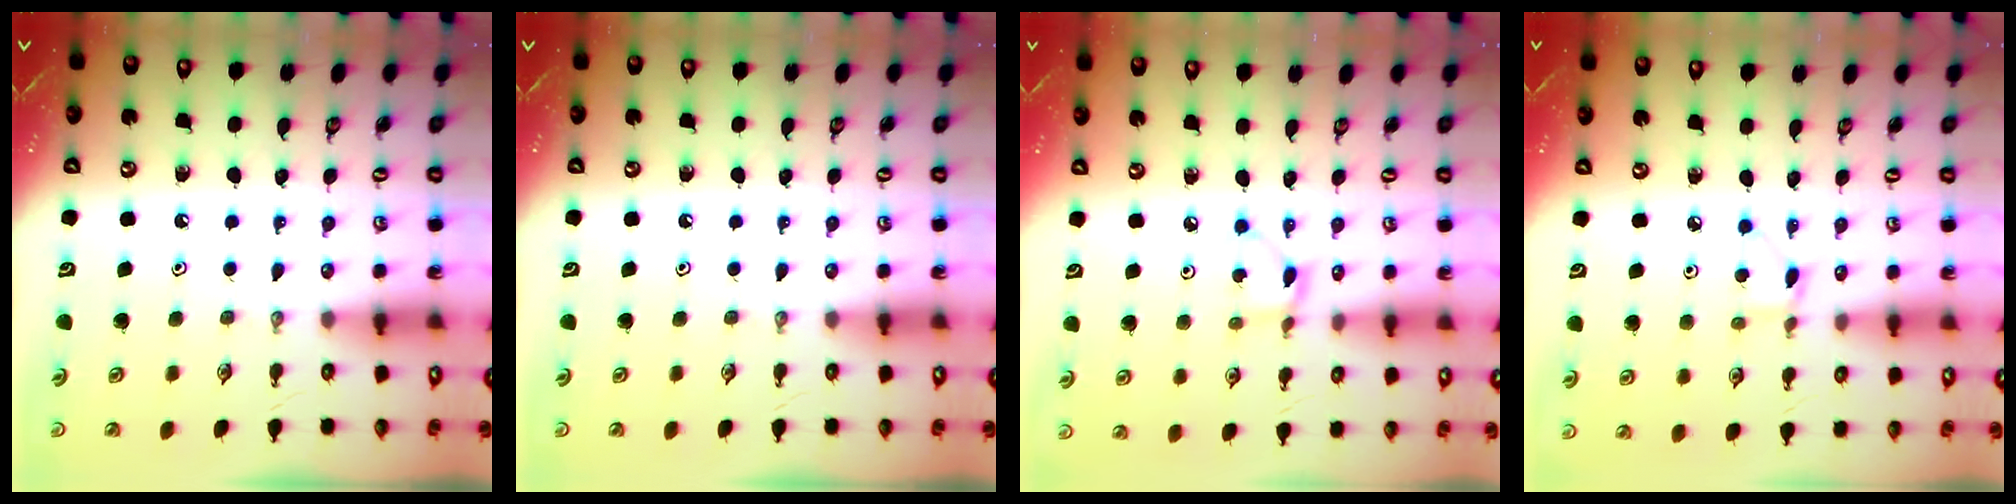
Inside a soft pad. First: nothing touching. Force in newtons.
{"total": 0.0}
{"total": 2.2, "press": 2.2, "slide": 0.1}
{"total": 3.4, "press": 3.4, "slide": 0.5}